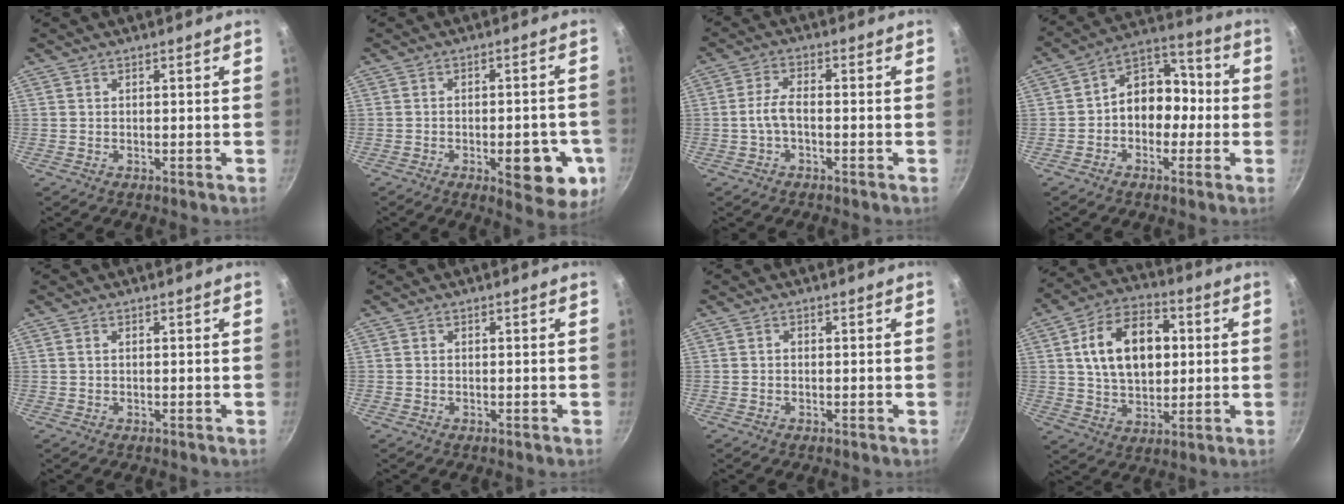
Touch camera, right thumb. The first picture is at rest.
{"total": 12.6, "force": [-4.0, 5.4, 10.7], "torque": [-0.095, 0.008, -0.047]}
{"total": 4.2, "force": [-1.3, 1.8, 3.6], "torque": [-0.074, 0.021, -0.031]}
{"total": 11.7, "force": [-1.3, 9.0, 7.3], "torque": [-0.047, 0.052, -0.039]}
{"total": 0.6, "force": [0.2, 0.3, 0.4], "torque": [-0.008, 0.002, 0.002]}
{"total": 0.0}
{"total": 0.6, "force": [-0.1, 0.5, 0.3], "torque": [-0.006, 0.005, -0.002]}
{"total": 16.7, "force": [3.0, 11.1, 12.1], "torque": [-0.171, 0.010, 0.045]}